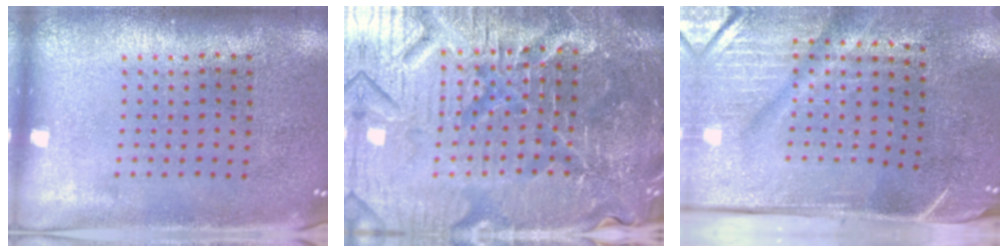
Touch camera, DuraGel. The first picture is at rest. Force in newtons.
{"total": 5.8, "press": 5.4, "slide": 2.0}
{"total": 4.8, "press": 3.9, "slide": 2.8}